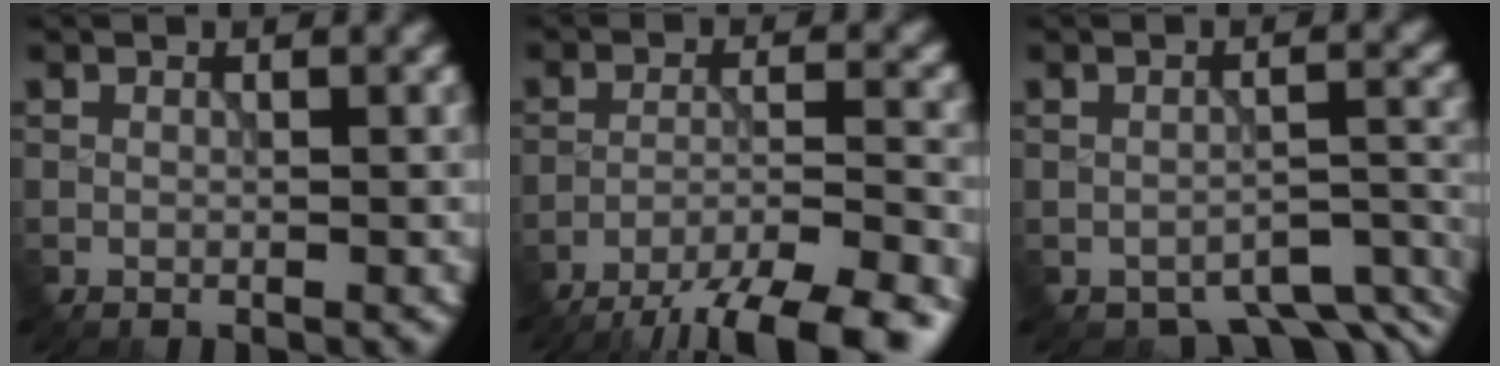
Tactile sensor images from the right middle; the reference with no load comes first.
{"total": 12.2, "force": [-10.3, 2.6, 5.9], "torque": [-0.089, -0.012, -0.137]}
{"total": 4.4, "force": [-3.6, 1.8, 1.9], "torque": [-0.020, -0.019, -0.044]}